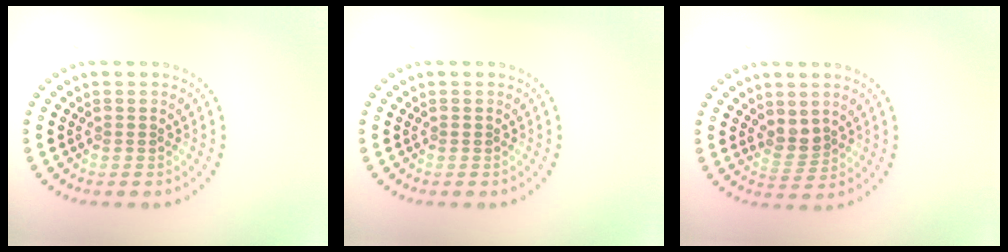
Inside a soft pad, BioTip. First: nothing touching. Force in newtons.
{"total": 0.0}
{"total": 1.9, "press": 1.6, "slide": 1.1}